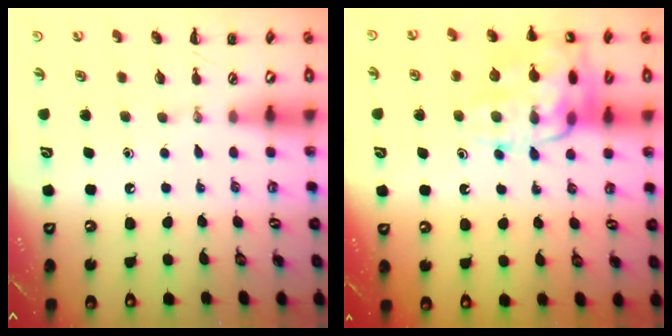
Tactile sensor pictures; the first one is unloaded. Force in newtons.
{"total": 18.1, "press": 18.1, "slide": 0.8}